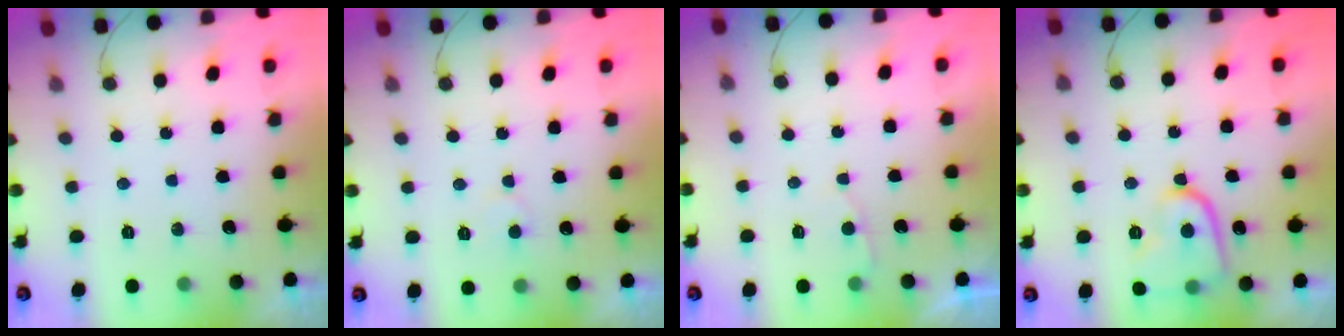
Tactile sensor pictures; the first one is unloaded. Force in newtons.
{"total": 4.1, "press": 4.1, "slide": 0.3}
{"total": 2.3, "press": 2.3, "slide": 0.3}
{"total": 11.6, "press": 11.5, "slide": 1.0}